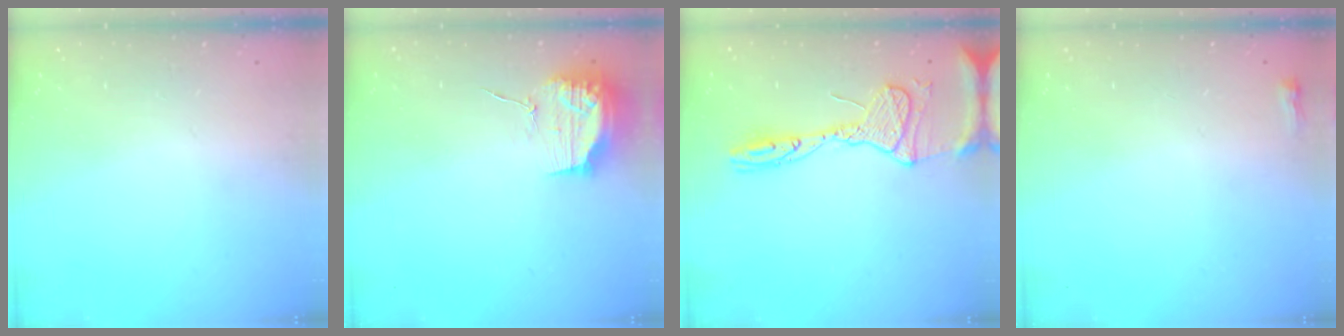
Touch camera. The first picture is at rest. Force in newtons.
{"total": 13.9, "press": 13.9, "slide": 0.1}
{"total": 15.9, "press": 15.8, "slide": 1.6}
{"total": 2.2, "press": 2.2, "slide": 0.6}